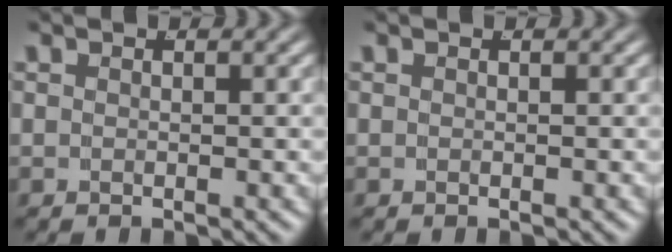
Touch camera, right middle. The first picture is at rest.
{"total": 0.0}